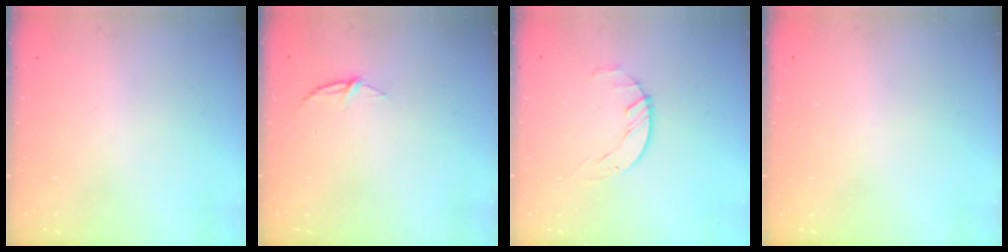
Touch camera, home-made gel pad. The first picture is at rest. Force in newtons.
{"total": 4.8, "press": 4.8, "slide": 0.5}
{"total": 1.7, "press": 1.7, "slide": 0.3}
{"total": 0.0}